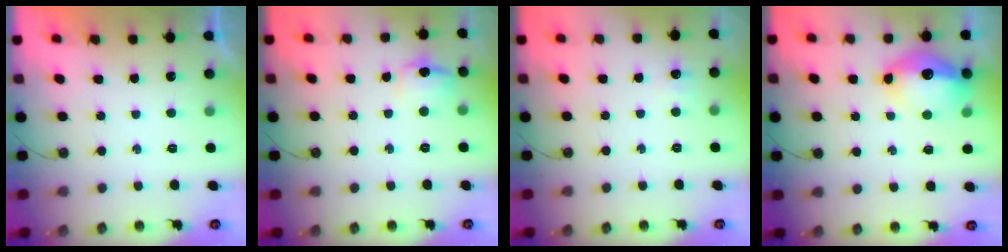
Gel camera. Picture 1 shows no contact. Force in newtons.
{"total": 9.0, "press": 9.0, "slide": 0.7}
{"total": 4.5, "press": 4.4, "slide": 1.1}
{"total": 13.4, "press": 13.3, "slide": 1.5}